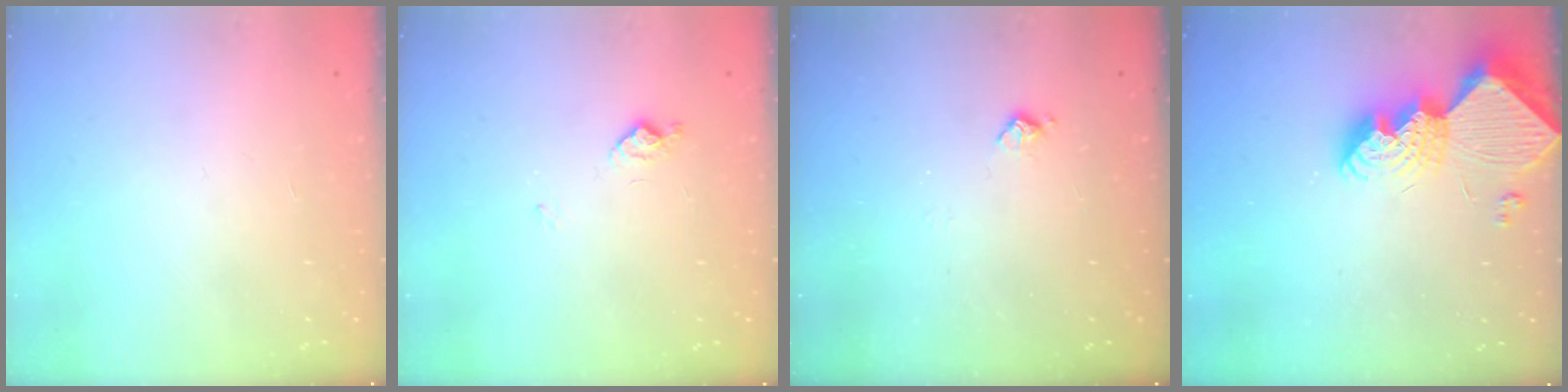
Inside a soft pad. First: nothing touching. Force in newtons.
{"total": 6.7, "press": 6.6, "slide": 0.8}
{"total": 5.7, "press": 5.7, "slide": 0.8}
{"total": 17.1, "press": 17.0, "slide": 1.4}